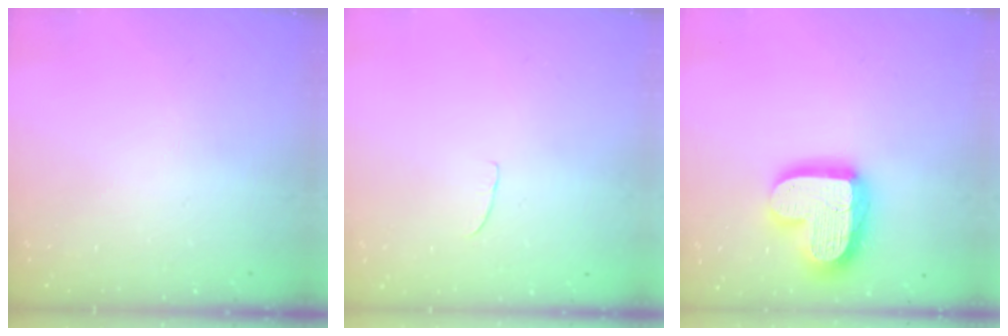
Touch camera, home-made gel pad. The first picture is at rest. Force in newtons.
{"total": 3.7, "press": 3.7, "slide": 0.3}
{"total": 18.7, "press": 18.6, "slide": 1.5}